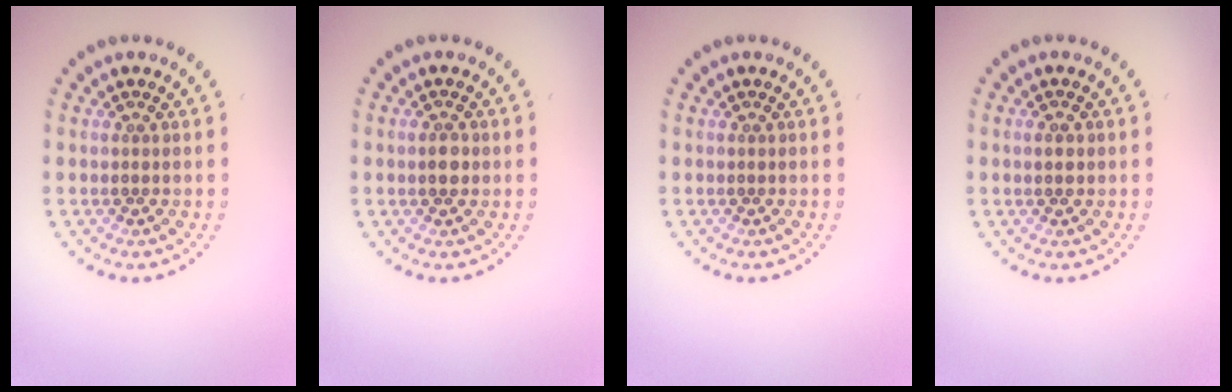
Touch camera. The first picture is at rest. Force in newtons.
{"total": 1.5, "press": 1.4, "slide": 0.3}
{"total": 0.0}
{"total": 0.9, "press": 0.8, "slide": 0.3}